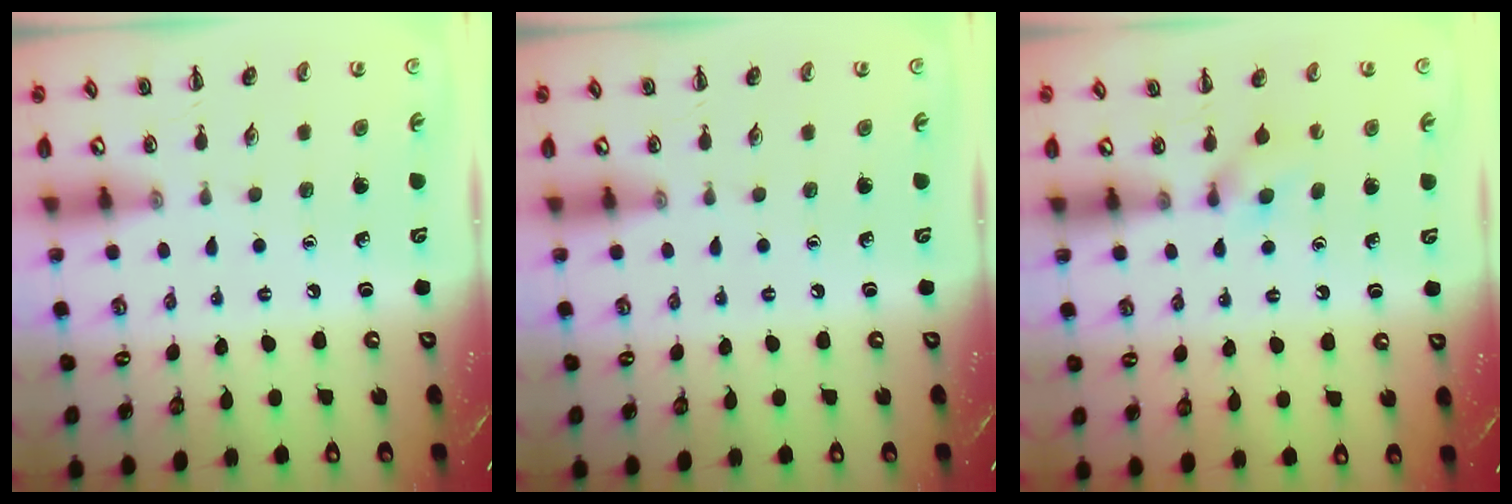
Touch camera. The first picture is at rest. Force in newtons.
{"total": 0.0}
{"total": 4.5, "press": 4.3, "slide": 1.5}